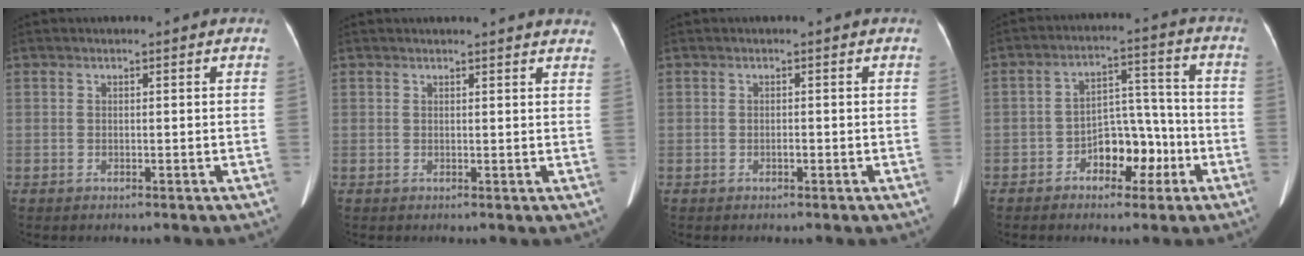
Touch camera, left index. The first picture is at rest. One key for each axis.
{"total": 8.5, "fx": 8.2, "fy": 1.0, "fz": 2.0, "tx": -0.007, "ty": -0.007, "tz": 0.066}
{"total": 0.6, "fx": -0.3, "fy": 0.2, "fz": 0.4, "tx": -0.008, "ty": 0.001, "tz": -0.003}
{"total": 7.9, "fx": -3.6, "fy": 4.5, "fz": 5.4, "tx": -0.086, "ty": 0.033, "tz": -0.054}